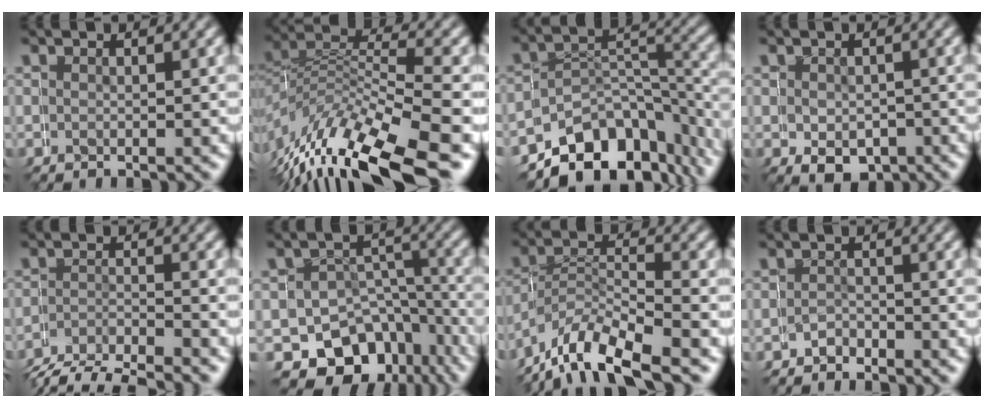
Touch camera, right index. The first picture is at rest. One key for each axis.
{"total": 9.1, "fx": -4.4, "fy": 5.5, "fz": 5.8, "tx": -0.121, "ty": -0.024, "tz": -0.057}
{"total": 9.1, "fx": -6.1, "fy": 5.6, "fz": 3.9, "tx": -0.047, "ty": -0.015, "tz": -0.090}
{"total": 3.0, "fx": -0.9, "fy": 2.8, "fz": 0.6, "tx": -0.001, "ty": -0.019, "tz": -0.005}
{"total": 2.6, "fx": -2.2, "fy": 1.4, "fz": -0.1, "tx": -0.010, "ty": -0.002, "tz": -0.044}
{"total": 8.9, "fx": -4.3, "fy": 7.6, "fz": 1.7, "tx": -0.023, "ty": -0.038, "tz": -0.056}
{"total": 5.9, "fx": -4.4, "fy": 3.4, "fz": 2.0, "tx": -0.061, "ty": -0.015, "tz": -0.068}
{"total": 3.1, "fx": -2.1, "fy": 1.0, "fz": -2.0, "tx": 0.024, "ty": -0.005, "tz": -0.036}